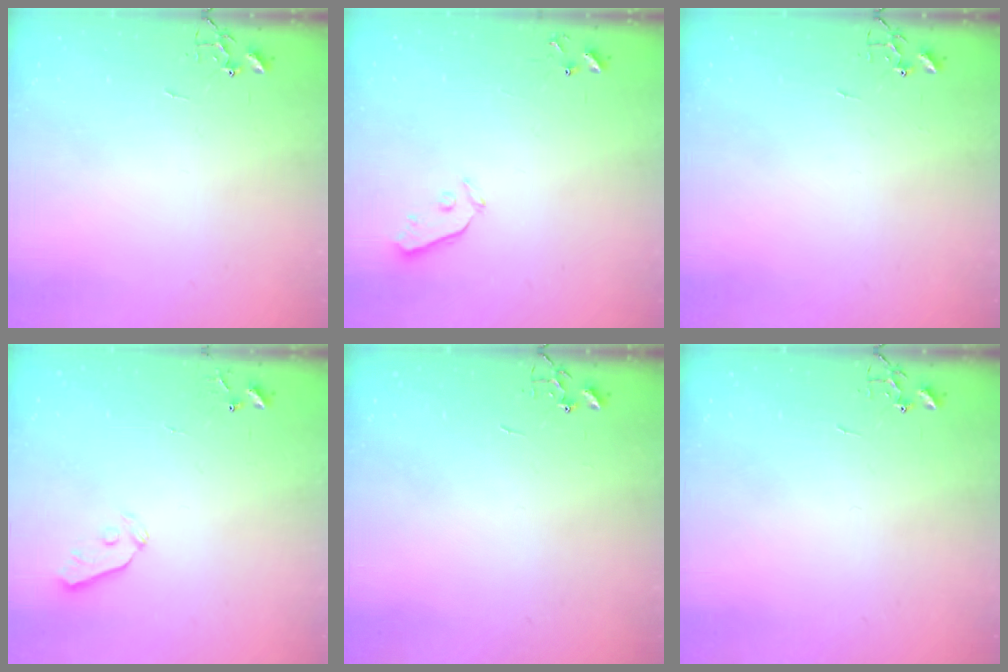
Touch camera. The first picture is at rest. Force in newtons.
{"total": 3.4, "press": 3.4, "slide": 0.5}
{"total": 0.0}
{"total": 5.2, "press": 5.2, "slide": 0.6}
{"total": 0.0}
{"total": 0.0}